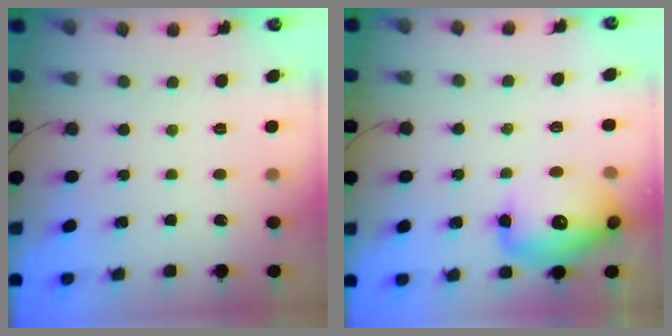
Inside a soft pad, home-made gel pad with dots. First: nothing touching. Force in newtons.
{"total": 15.6, "press": 15.4, "slide": 2.5}